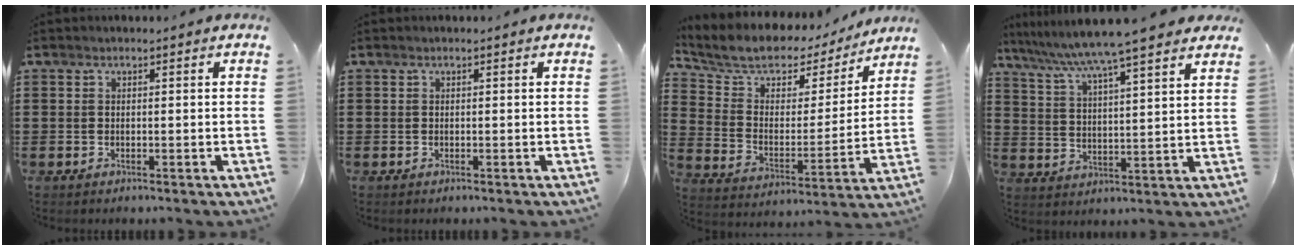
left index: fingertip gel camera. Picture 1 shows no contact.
{"total": 0.0}
{"total": 6.8, "force": [6.0, 2.9, 1.4], "torque": [-0.062, -0.048, 0.099]}
{"total": 7.2, "force": [6.3, -0.7, 3.4], "torque": [-0.091, -0.035, 0.104]}